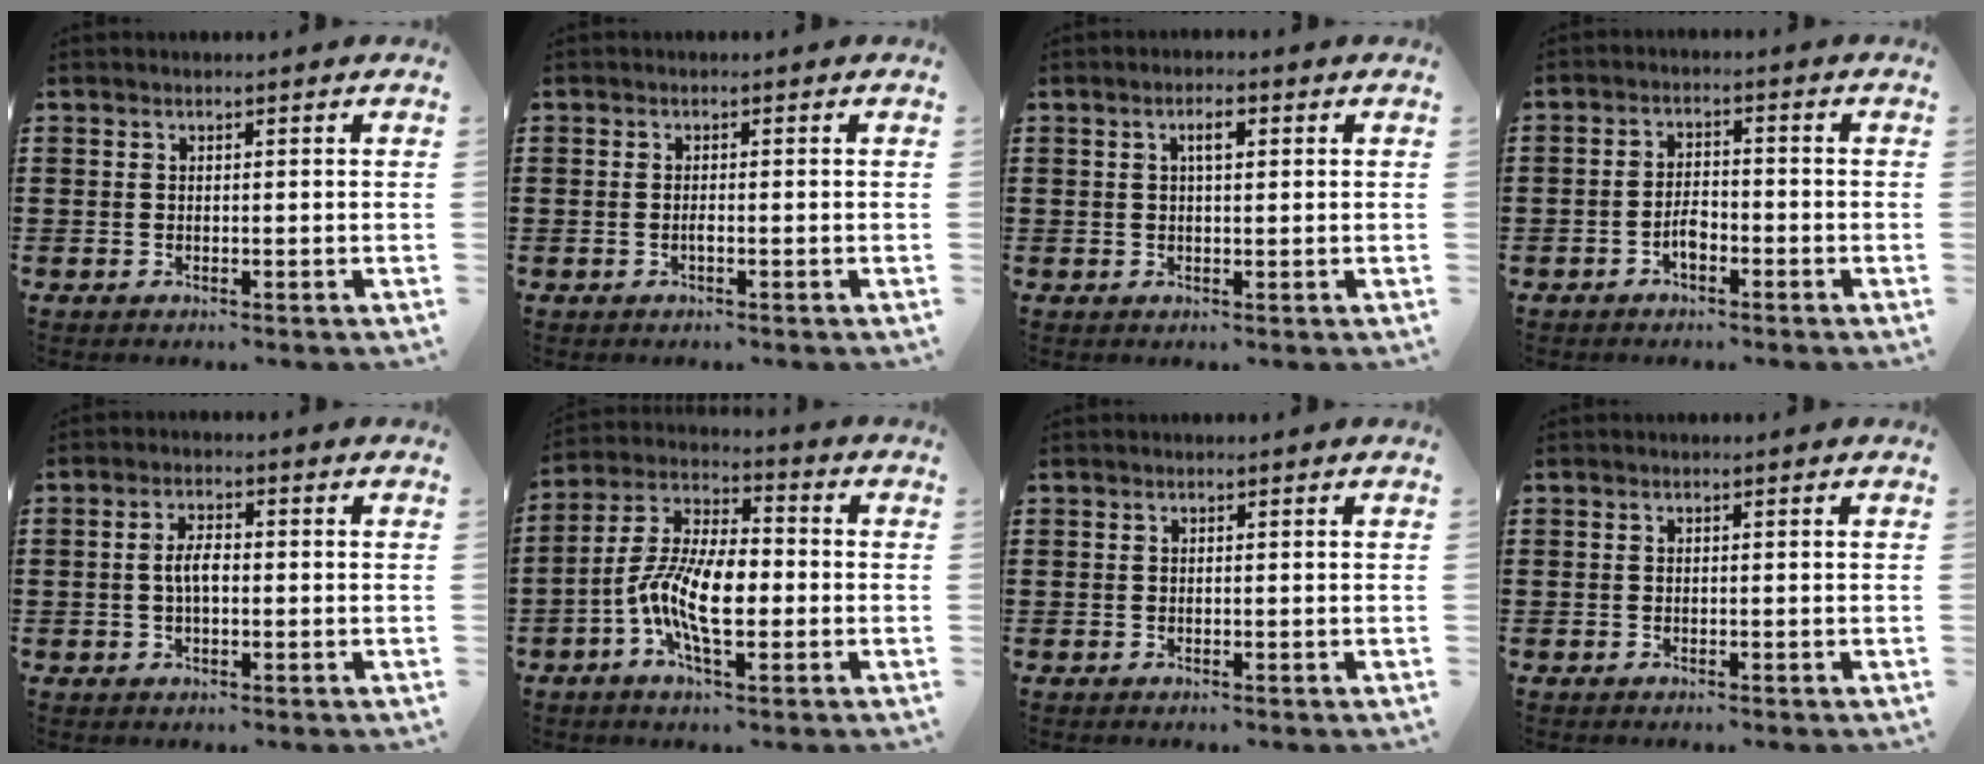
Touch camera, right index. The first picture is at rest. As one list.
[{"total": 0.8, "force": [-0.4, 0.1, 0.7], "torque": [-0.014, -0.003, -0.006]}, {"total": 2.5, "force": [0.7, 0.8, 2.2], "torque": [-0.044, 0.008, 0.009]}, {"total": 3.0, "force": [-1.6, 1.5, 2.1], "torque": [-0.049, 0.003, -0.033]}, {"total": 3.4, "force": [-0.2, 1.4, 3.1], "torque": [-0.065, 0.002, -0.007]}, {"total": 10.7, "force": [-2.8, 4.5, 9.2], "torque": [-0.209, -0.005, -0.059]}, {"total": 0.0}, {"total": 0.0}]